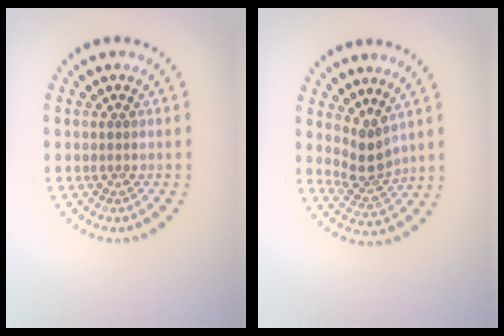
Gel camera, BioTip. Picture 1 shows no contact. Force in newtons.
{"total": 2.6, "press": 1.9, "slide": 1.8}